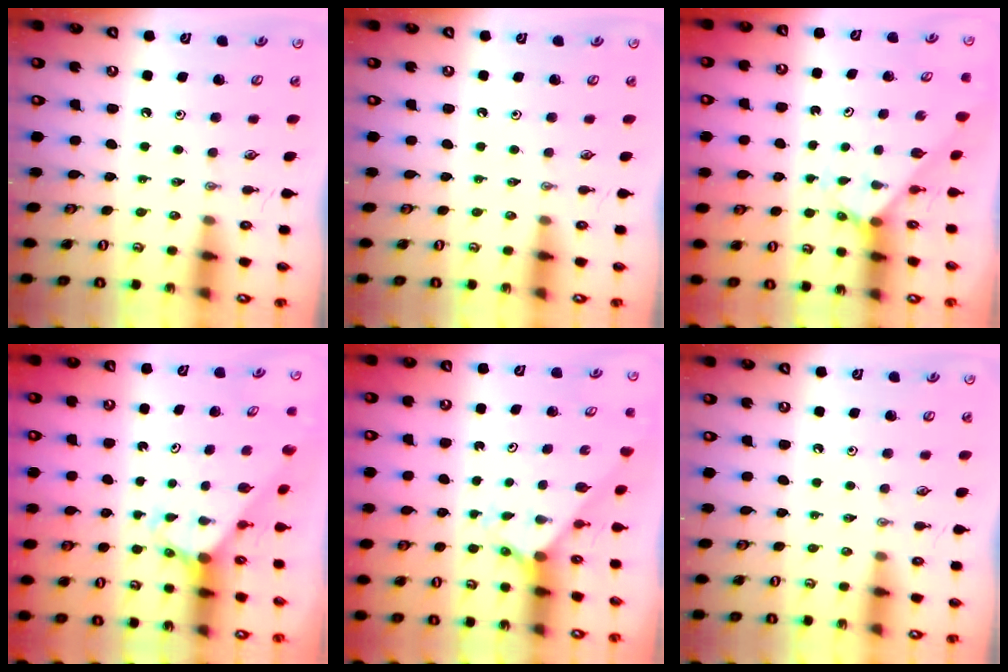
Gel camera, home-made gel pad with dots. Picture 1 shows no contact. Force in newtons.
{"total": 0.0}
{"total": 2.1, "press": 2.1, "slide": 0.1}
{"total": 3.0, "press": 3.0, "slide": 0.2}
{"total": 1.8, "press": 1.8, "slide": 0.1}
{"total": 0.0}